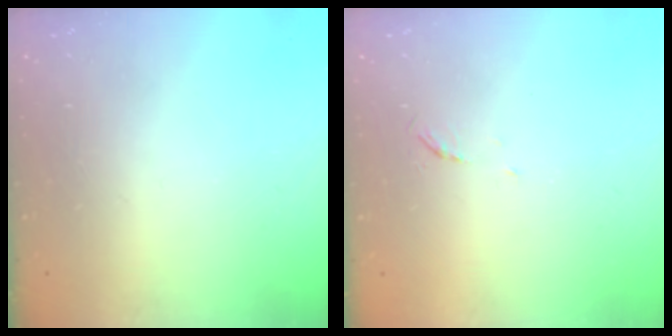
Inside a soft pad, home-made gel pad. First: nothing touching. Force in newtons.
{"total": 3.5, "press": 3.4, "slide": 0.5}